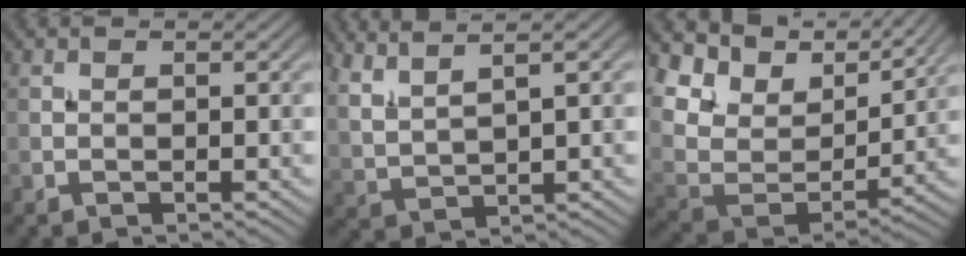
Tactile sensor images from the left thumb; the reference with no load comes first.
{"total": 6.2, "force": [4.1, 1.3, 4.5], "torque": [-0.092, 0.011, 0.079]}
{"total": 13.5, "force": [9.7, 6.6, 6.7], "torque": [-0.199, 0.024, 0.162]}